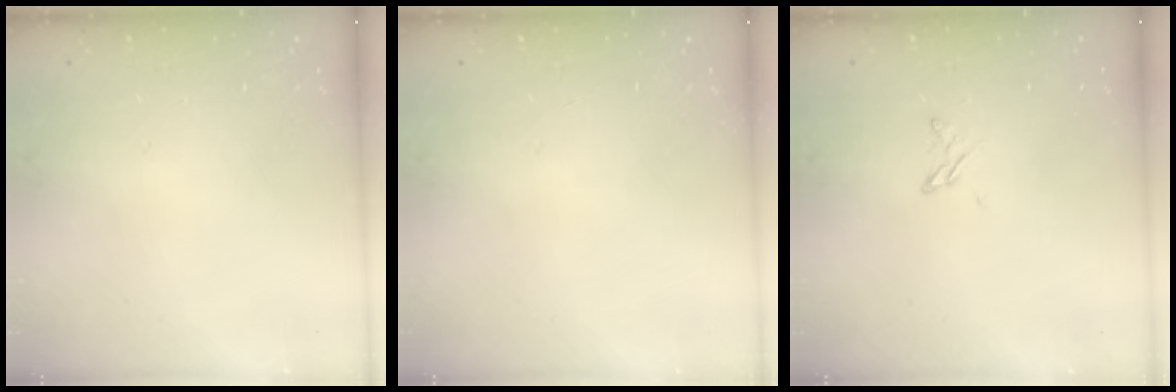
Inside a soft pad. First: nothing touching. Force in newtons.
{"total": 0.0}
{"total": 4.0, "press": 4.0, "slide": 0.5}